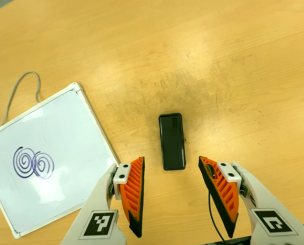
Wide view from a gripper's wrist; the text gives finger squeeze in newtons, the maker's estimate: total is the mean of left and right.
{"total": 0.0}